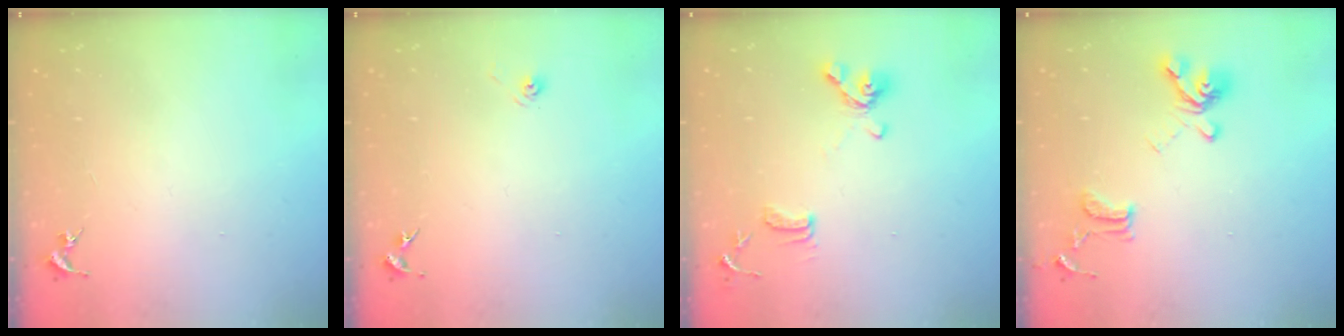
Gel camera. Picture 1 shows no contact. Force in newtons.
{"total": 3.1, "press": 2.6, "slide": 1.8}
{"total": 12.0, "press": 11.8, "slide": 2.0}
{"total": 15.0, "press": 14.9, "slide": 1.6}